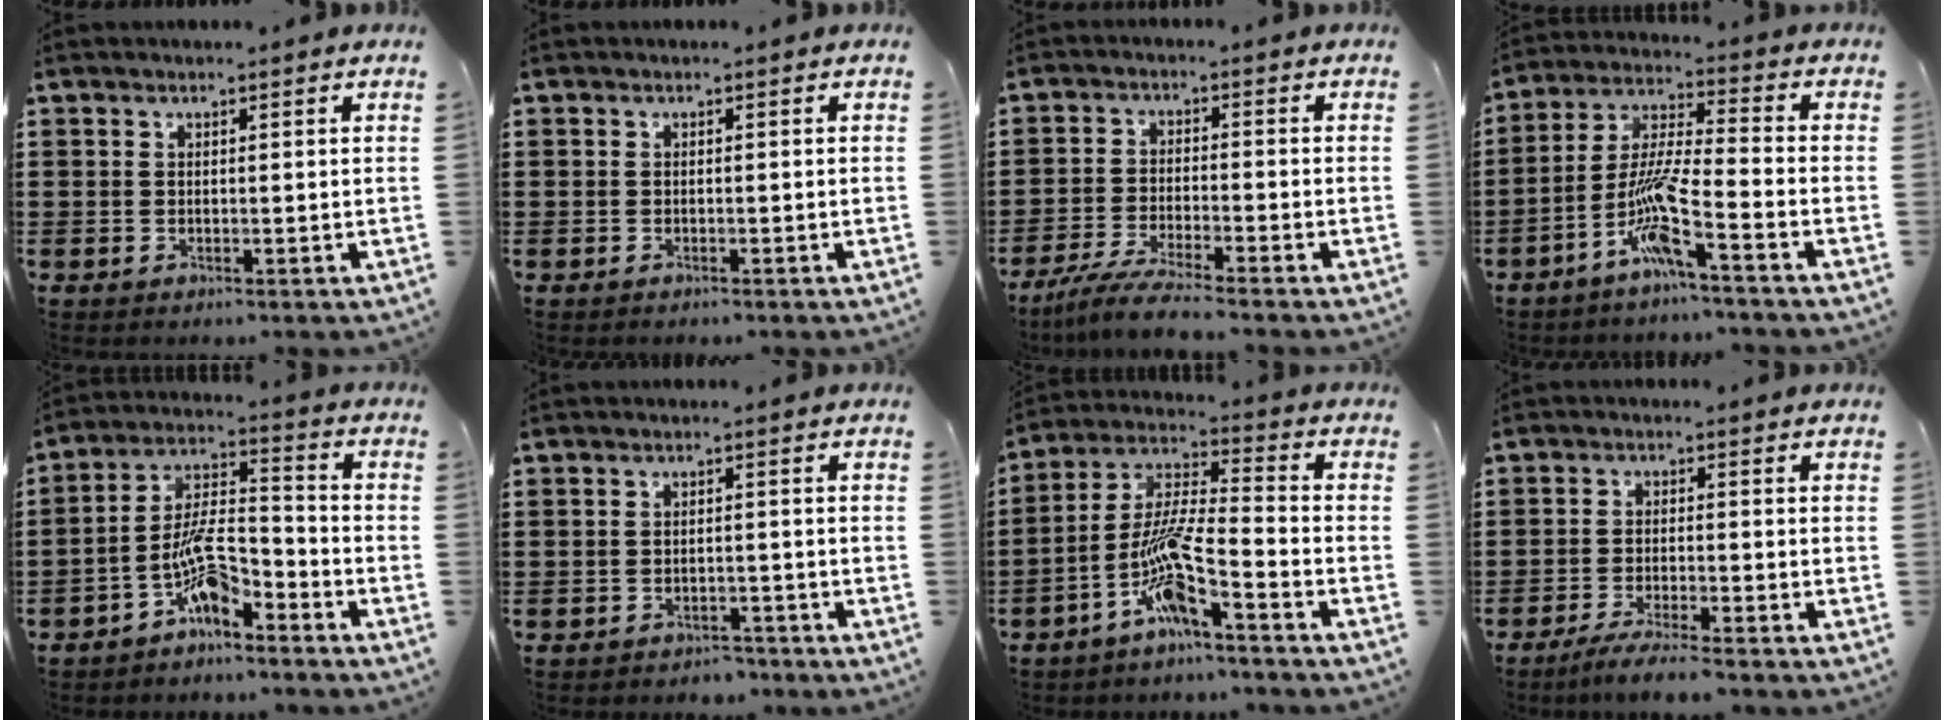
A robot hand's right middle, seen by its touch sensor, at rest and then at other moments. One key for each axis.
{"total": 0.5, "fx": -0.4, "fy": 0.3, "fz": -0.1, "tx": 0.002, "ty": 0.004, "tz": -0.010}
{"total": 5.3, "fx": -4.7, "fy": -0.3, "fz": 2.4, "tx": -0.060, "ty": -0.021, "tz": -0.093}
{"total": 9.0, "fx": -5.4, "fy": 0.5, "fz": 7.3, "tx": -0.169, "ty": -0.013, "tz": -0.112}
{"total": 8.6, "fx": -5.5, "fy": 2.7, "fz": 6.0, "tx": -0.132, "ty": 0.001, "tz": -0.110}
{"total": 1.9, "fx": -1.9, "fy": 0.4, "fz": -0.3, "tx": -0.003, "ty": 0.003, "tz": -0.044}
{"total": 9.1, "fx": -6.0, "fy": 0.4, "fz": 6.8, "tx": -0.163, "ty": -0.022, "tz": -0.126}
{"total": 3.7, "fx": -3.4, "fy": -0.3, "fz": 1.5, "tx": -0.033, "ty": -0.008, "tz": -0.068}